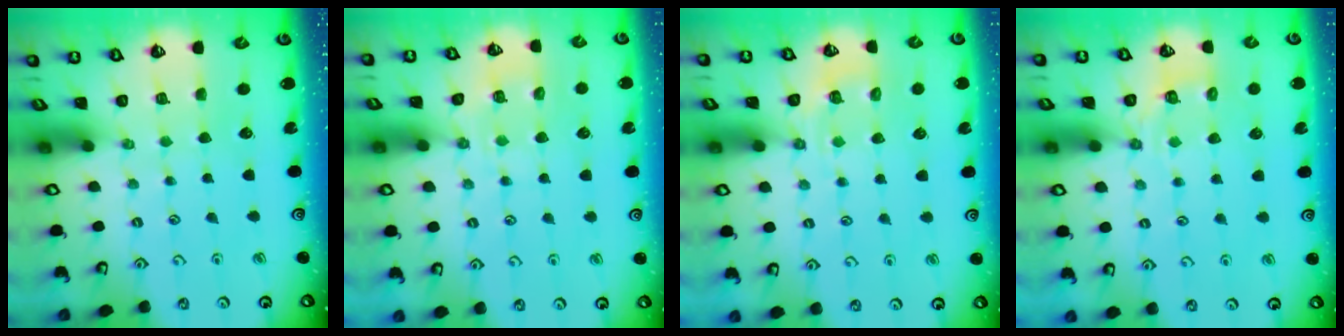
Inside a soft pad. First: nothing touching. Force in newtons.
{"total": 7.8, "press": 7.8, "slide": 0.7}
{"total": 5.9, "press": 5.8, "slide": 1.0}
{"total": 4.1, "press": 3.8, "slide": 1.5}